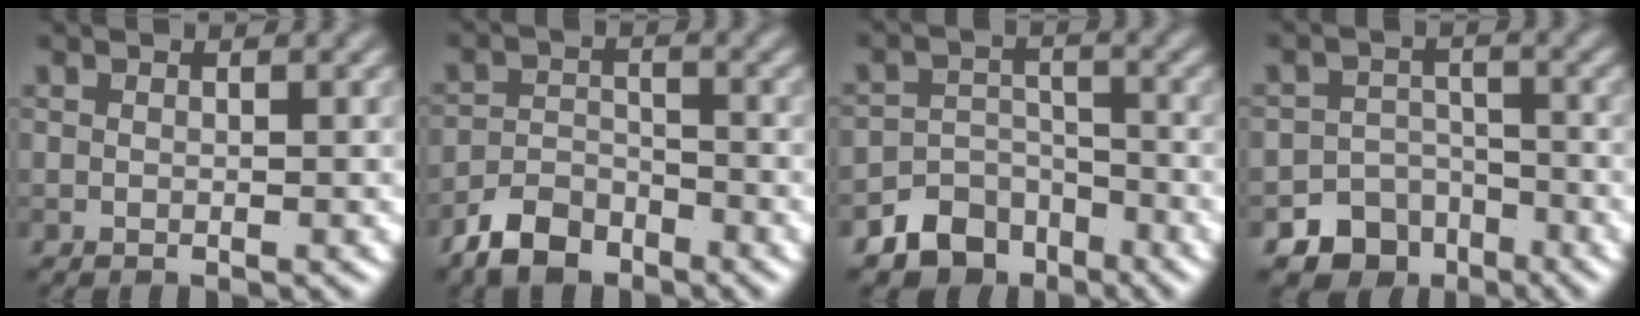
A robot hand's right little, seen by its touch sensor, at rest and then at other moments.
{"total": 4.1, "force": [-3.2, 2.0, 1.5], "torque": [-0.026, 0.000, -0.068]}
{"total": 5.0, "force": [-3.5, 3.3, 1.1], "torque": [-0.003, -0.004, -0.061]}
{"total": 5.7, "force": [-4.0, 4.0, 0.9], "torque": [0.013, -0.005, -0.057]}